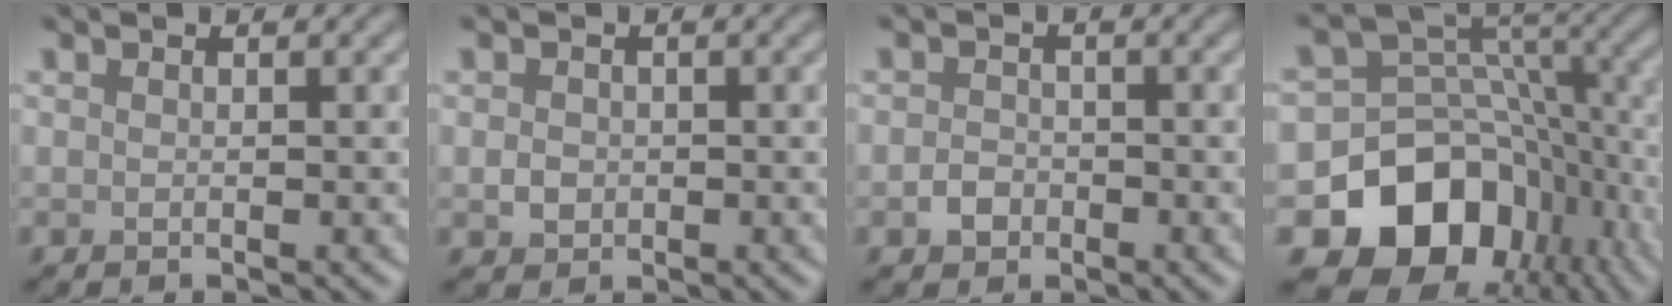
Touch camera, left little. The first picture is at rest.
{"total": 1.3, "force": [-0.2, 1.2, 0.5], "torque": [-0.006, -0.003, -0.006]}
{"total": 1.6, "force": [-0.8, 1.3, 0.6], "torque": [-0.006, 0.001, -0.018]}
{"total": 13.0, "force": [-5.9, 9.8, 6.1], "torque": [-0.112, -0.010, -0.101]}